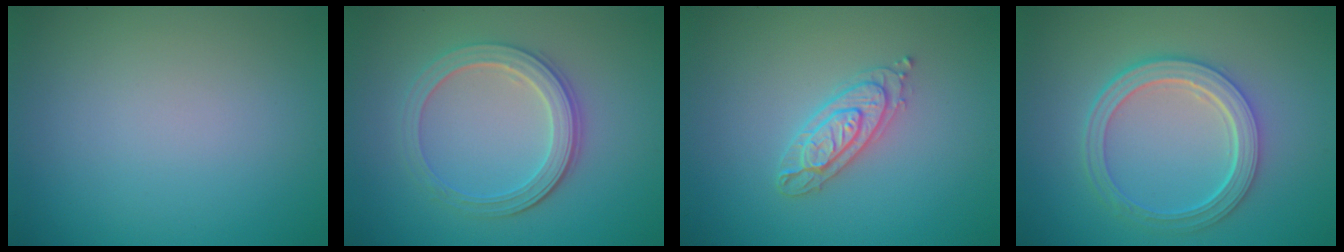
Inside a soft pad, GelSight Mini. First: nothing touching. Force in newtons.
{"total": 3.9, "press": 3.4, "slide": 1.9}
{"total": 2.6, "press": 2.5, "slide": 0.5}
{"total": 5.1, "press": 3.9, "slide": 3.3}